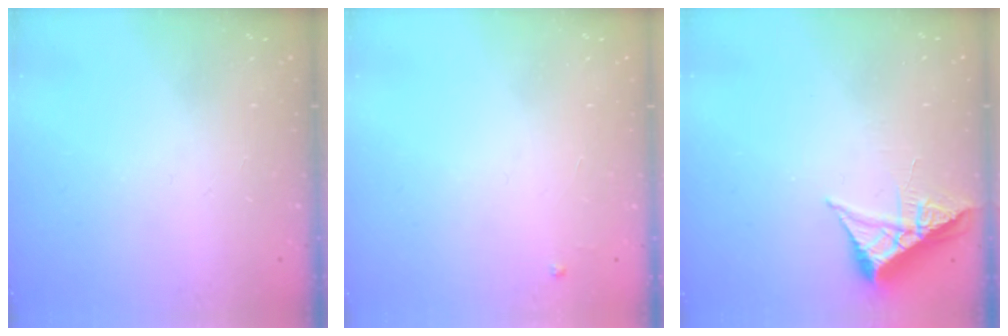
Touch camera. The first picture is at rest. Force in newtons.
{"total": 2.4, "press": 2.4, "slide": 0.4}
{"total": 6.5, "press": 6.5, "slide": 0.7}